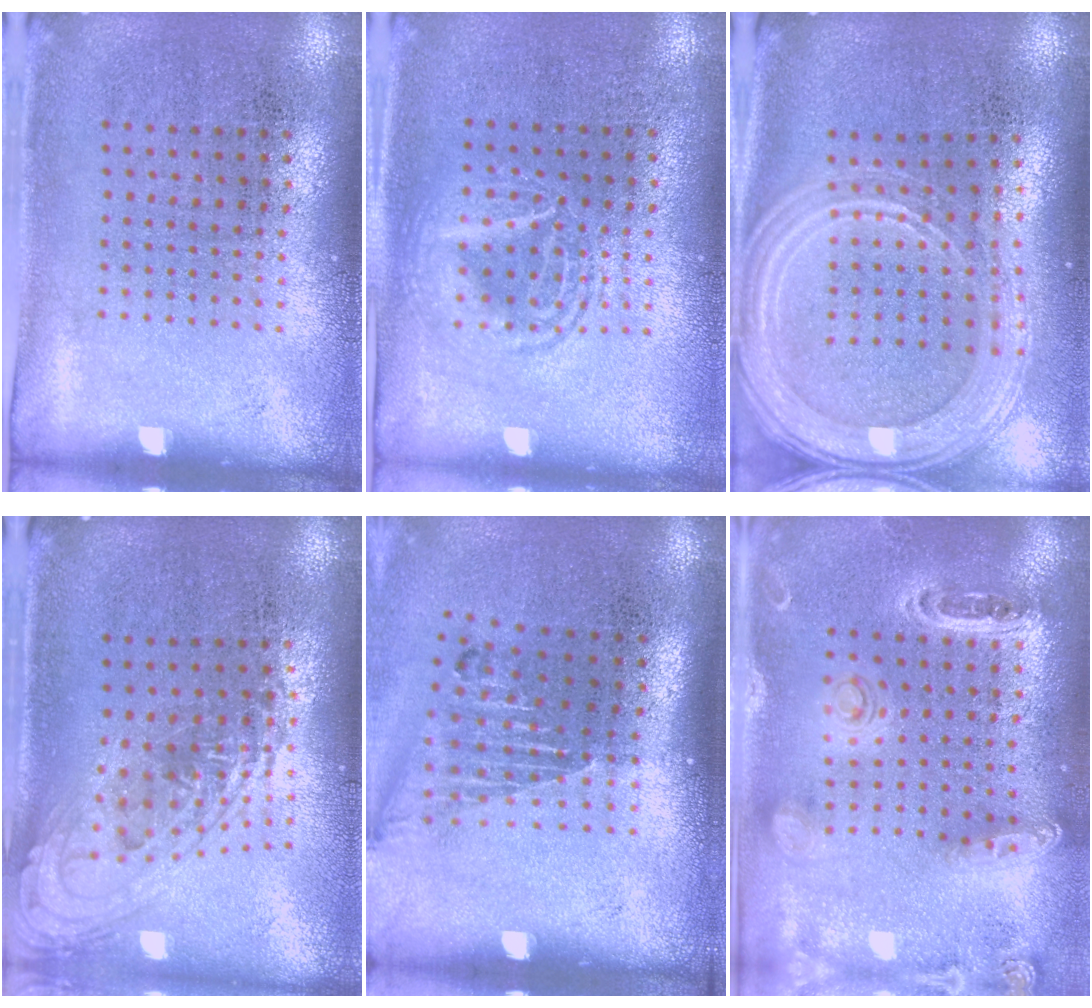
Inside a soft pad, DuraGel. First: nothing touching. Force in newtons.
{"total": 2.6, "press": 2.6, "slide": 0.3}
{"total": 2.3, "press": 2.1, "slide": 1.0}
{"total": 1.5, "press": 1.3, "slide": 0.7}
{"total": 1.6, "press": 1.2, "slide": 1.0}
{"total": 1.3, "press": 1.3, "slide": 0.1}